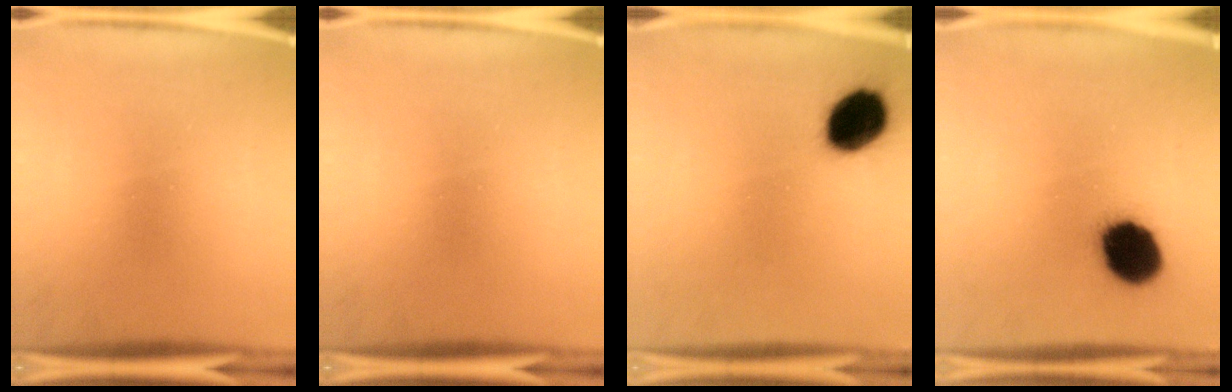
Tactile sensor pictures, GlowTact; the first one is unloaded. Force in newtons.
{"total": 0.0}
{"total": 12.4}
{"total": 14.0}